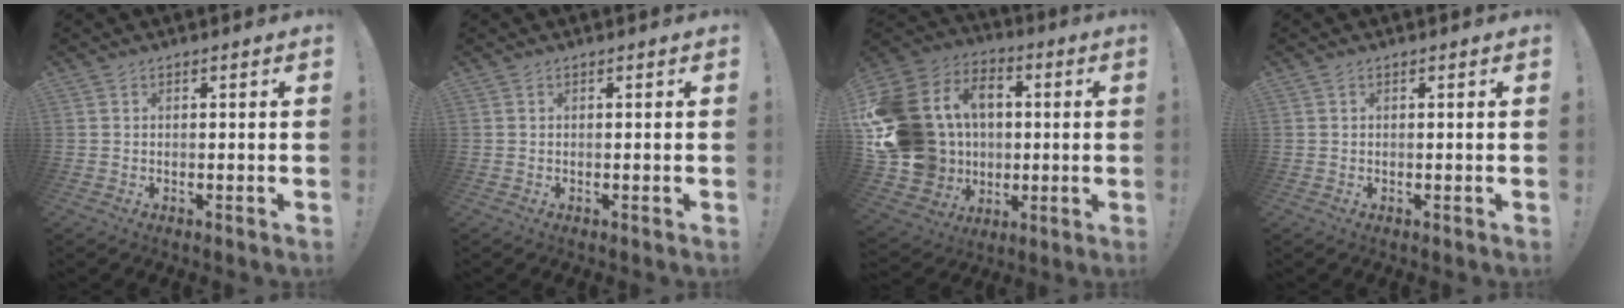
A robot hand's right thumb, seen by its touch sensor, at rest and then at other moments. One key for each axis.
{"total": 0.0}
{"total": 22.1, "fx": 1.7, "fy": 19.3, "fz": 10.8, "tx": -0.234, "ty": -0.002, "tz": 0.078}
{"total": 0.0}